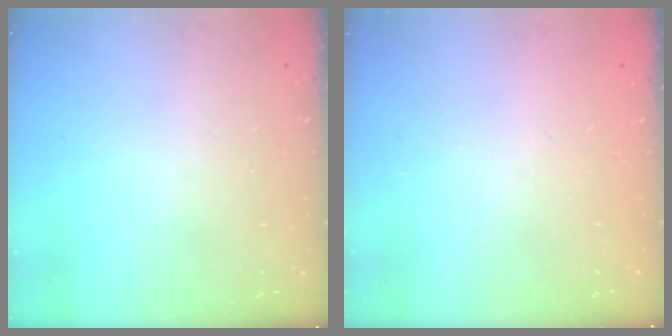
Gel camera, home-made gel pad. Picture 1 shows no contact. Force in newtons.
{"total": 0.0}